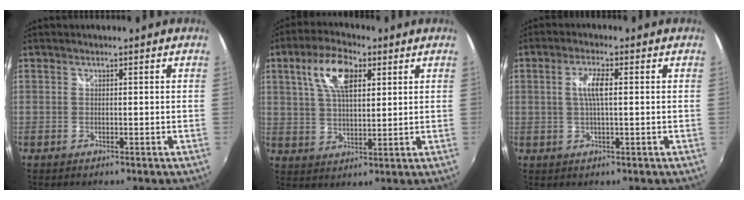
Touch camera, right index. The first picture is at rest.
{"total": 10.0, "force": [4.1, 4.6, 7.9], "torque": [-0.152, 0.019, 0.076]}
{"total": 4.1, "force": [0.5, 0.7, 4.0], "torque": [-0.077, 0.002, 0.009]}